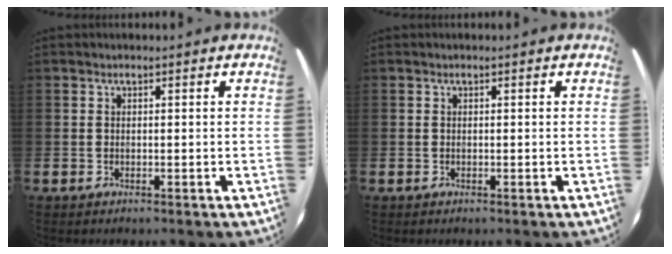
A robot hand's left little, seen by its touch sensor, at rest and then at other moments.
{"total": 0.0}